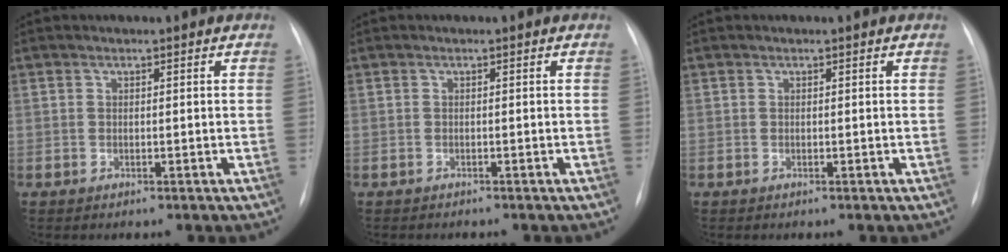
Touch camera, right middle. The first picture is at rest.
{"total": 1.0, "force": [-0.9, 0.3, 0.2], "torque": [-0.006, -0.001, -0.012]}
{"total": 0.0}